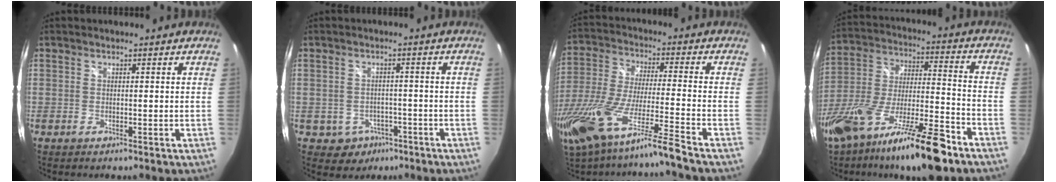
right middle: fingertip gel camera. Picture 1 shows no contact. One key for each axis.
{"total": 4.8, "fx": -2.2, "fy": 4.2, "fz": 0.8, "tx": -0.028, "ty": 0.009, "tz": -0.022}
{"total": 17.1, "fx": -12.8, "fy": -1.1, "fz": 11.3, "tx": -0.213, "ty": -0.053, "tz": -0.228}
{"total": 23.3, "fx": -15.3, "fy": 4.6, "fz": 17.0, "tx": -0.319, "ty": -0.047, "tz": -0.266}